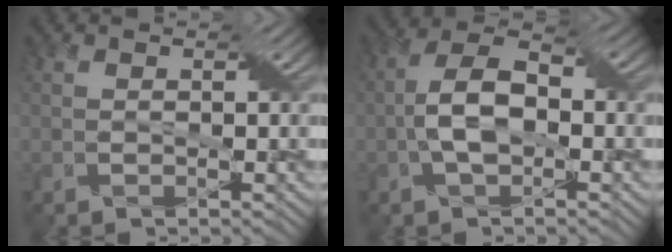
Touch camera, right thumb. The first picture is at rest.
{"total": 6.7, "force": [-1.2, 3.6, 5.5], "torque": [-0.116, 0.010, -0.026]}